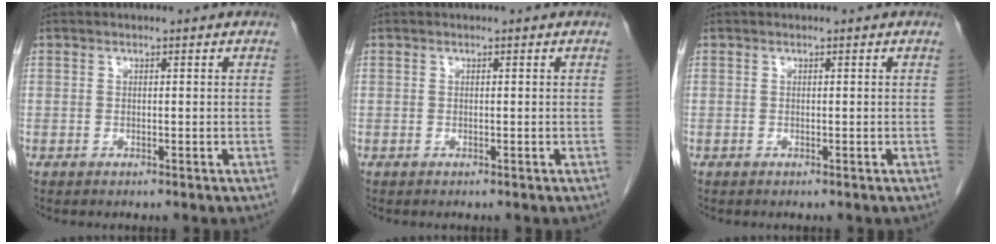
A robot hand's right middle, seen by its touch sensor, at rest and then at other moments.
{"total": 0.0}
{"total": 0.0}